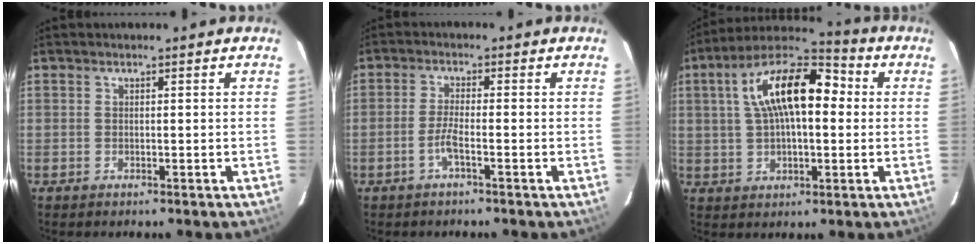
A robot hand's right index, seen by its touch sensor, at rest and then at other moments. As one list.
[{"total": 3.1, "force": [-1.6, 0.0, 2.7], "torque": [-0.061, 0.000, -0.034]}, {"total": 16.2, "force": [3.1, 7.4, 14.1], "torque": [-0.252, 0.032, 0.040]}]